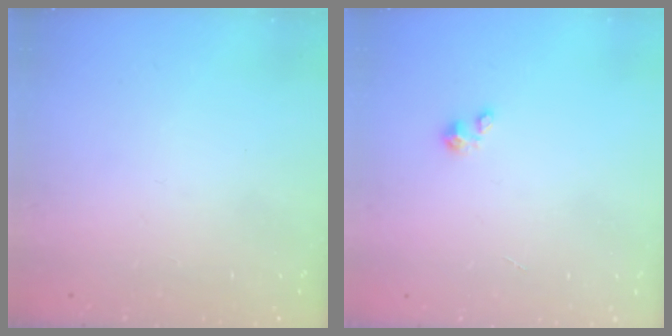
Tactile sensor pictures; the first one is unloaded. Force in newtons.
{"total": 0.8, "press": 0.7, "slide": 0.3}